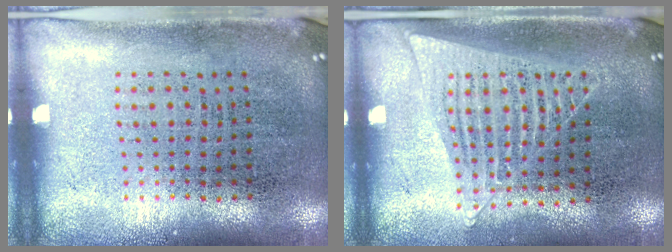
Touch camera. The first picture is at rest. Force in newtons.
{"total": 1.3, "press": 1.2, "slide": 0.5}